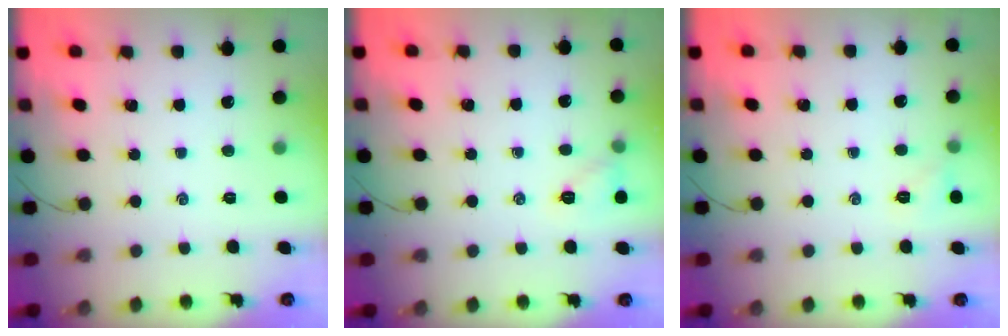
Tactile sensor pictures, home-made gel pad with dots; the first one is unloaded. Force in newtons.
{"total": 6.5, "press": 6.4, "slide": 1.1}
{"total": 4.8, "press": 4.6, "slide": 1.5}